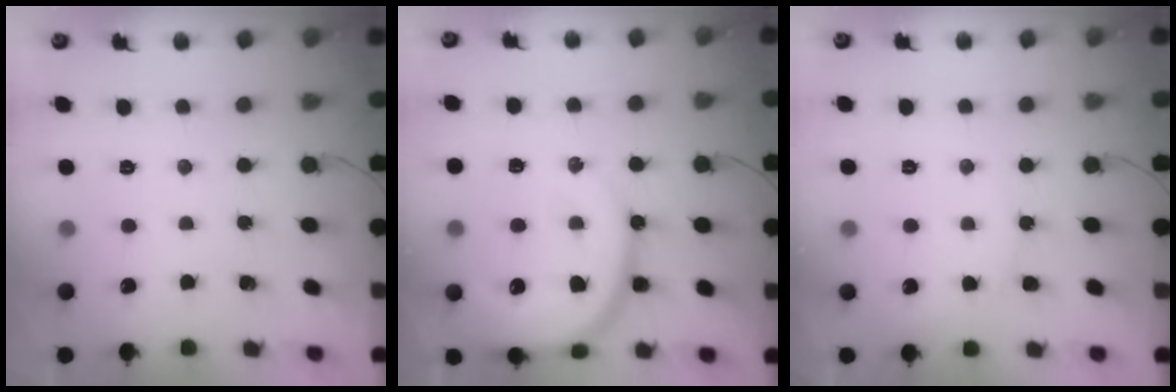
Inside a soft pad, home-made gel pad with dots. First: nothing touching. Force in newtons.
{"total": 17.8, "press": 17.7, "slide": 1.5}
{"total": 3.7, "press": 3.6, "slide": 0.7}